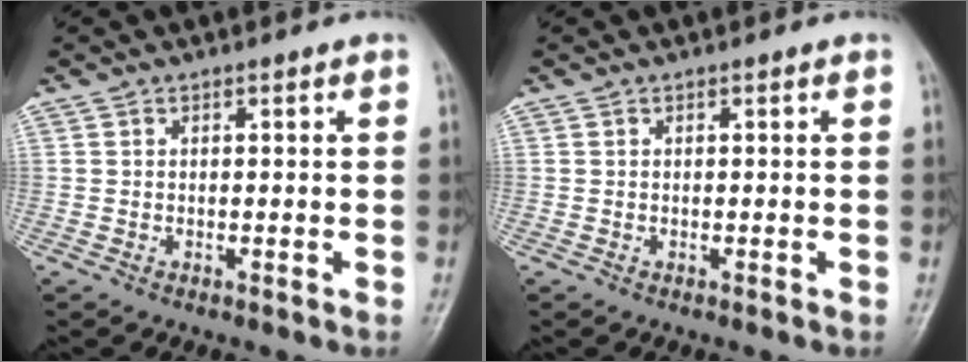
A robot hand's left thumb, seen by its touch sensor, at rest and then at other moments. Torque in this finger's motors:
{"motor_torque": [0.00, 0.00, 0.00, 0.00, 0.00]}